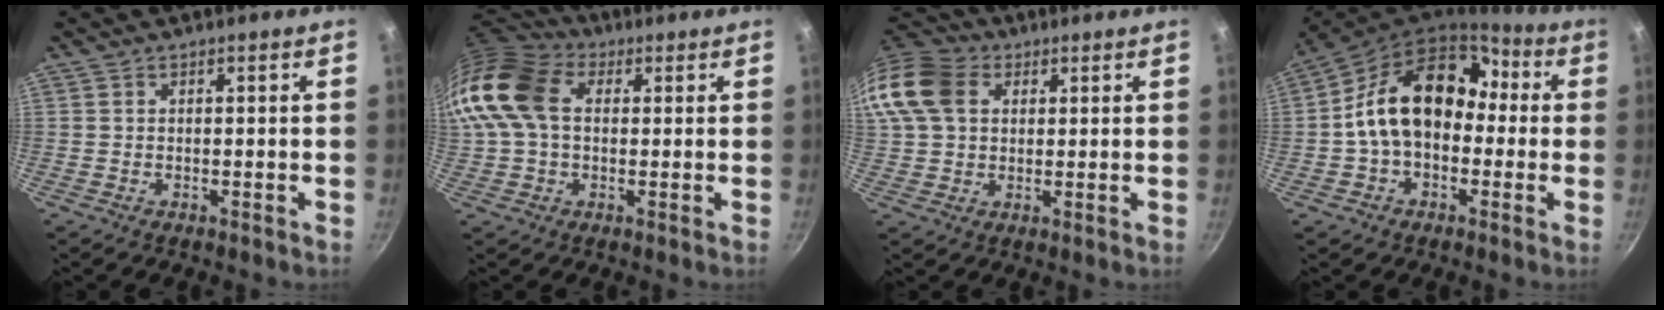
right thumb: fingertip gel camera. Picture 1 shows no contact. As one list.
[{"total": 14.9, "force": [2.1, 10.7, 10.2], "torque": [-0.190, 0.024, 0.022]}, {"total": 16.2, "force": [4.7, 12.3, 9.4], "torque": [-0.206, 0.025, 0.073]}, {"total": 17.3, "force": [0.4, 12.4, 12.1], "torque": [-0.158, 0.050, -0.008]}]